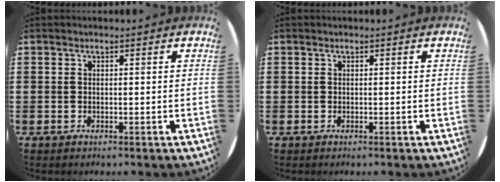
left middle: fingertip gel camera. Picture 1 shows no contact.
{"total": 0.0}